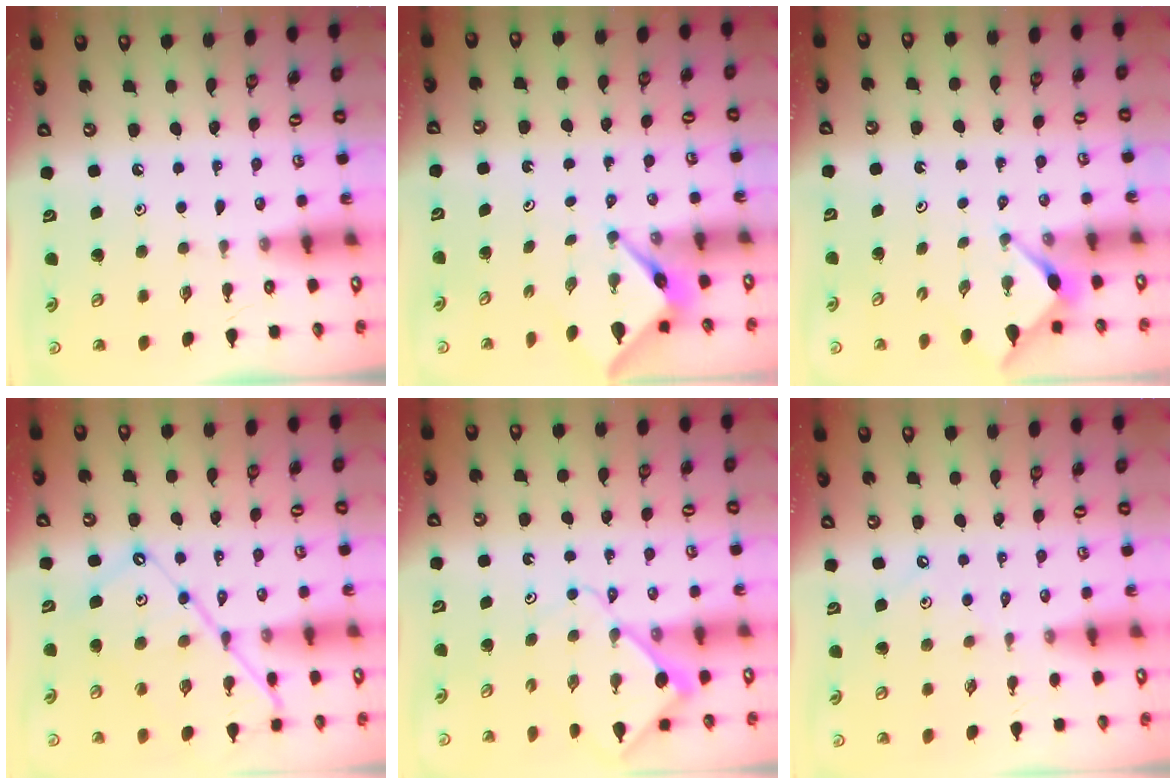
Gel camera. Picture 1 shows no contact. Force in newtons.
{"total": 3.9, "press": 3.9, "slide": 0.2}
{"total": 2.8, "press": 2.8, "slide": 0.3}
{"total": 13.8, "press": 13.7, "slide": 1.6}
{"total": 8.3, "press": 8.3, "slide": 0.8}
{"total": 2.8, "press": 2.8, "slide": 0.4}